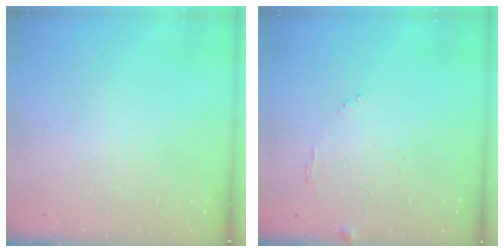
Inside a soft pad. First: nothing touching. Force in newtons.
{"total": 7.1, "press": 7.1, "slide": 0.4}